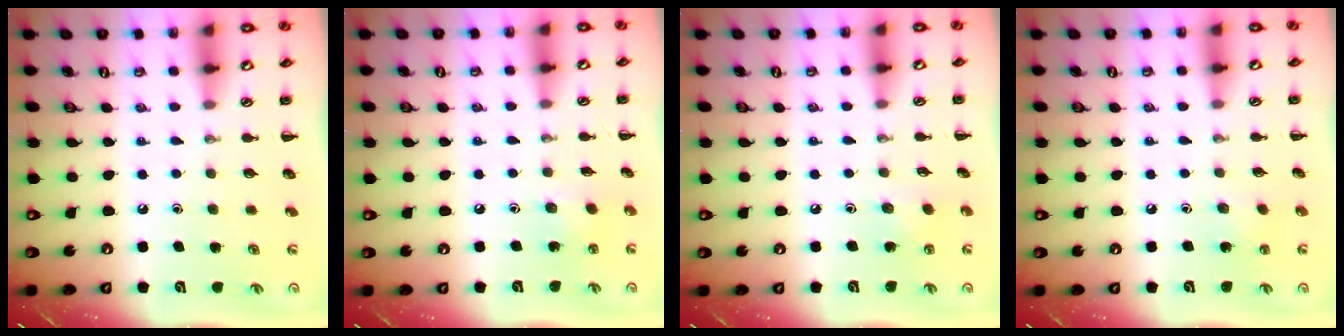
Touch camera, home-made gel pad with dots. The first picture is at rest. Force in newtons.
{"total": 2.9, "press": 2.8, "slide": 0.6}
{"total": 4.0, "press": 3.9, "slide": 0.9}
{"total": 4.6, "press": 4.4, "slide": 1.5}